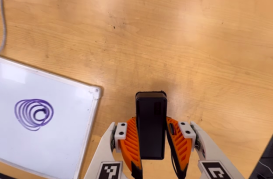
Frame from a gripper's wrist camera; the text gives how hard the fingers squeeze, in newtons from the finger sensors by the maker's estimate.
{"total": 4.7, "left": 3.4, "right": 6.0}